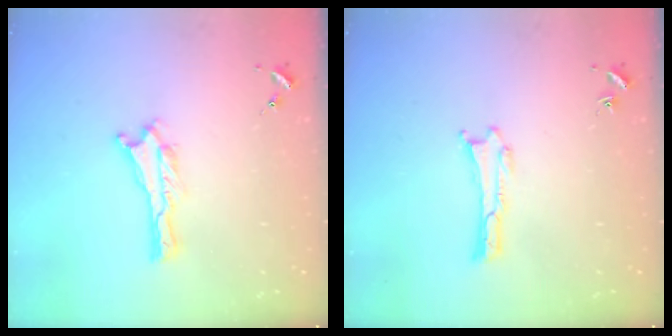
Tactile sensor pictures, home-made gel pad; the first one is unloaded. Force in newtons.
{"total": 0.0}